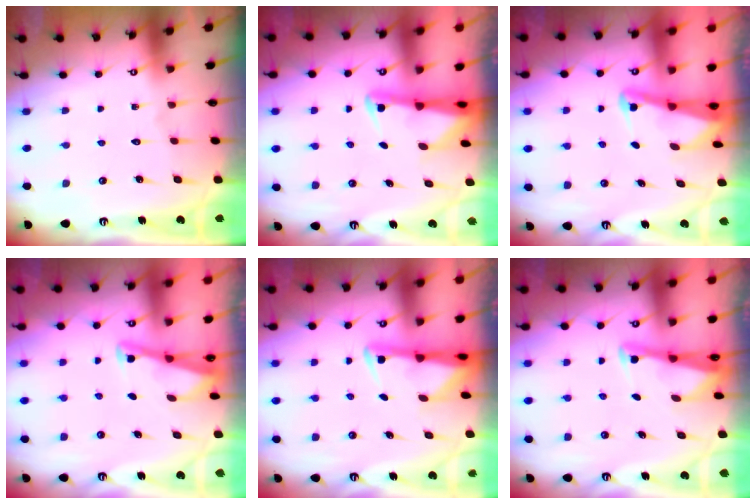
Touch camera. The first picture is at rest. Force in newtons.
{"total": 2.3, "press": 2.2, "slide": 0.6}
{"total": 2.7, "press": 2.6, "slide": 0.6}
{"total": 2.8, "press": 2.8, "slide": 0.4}
{"total": 2.7, "press": 2.6, "slide": 0.7}
{"total": 2.5, "press": 2.5, "slide": 0.2}